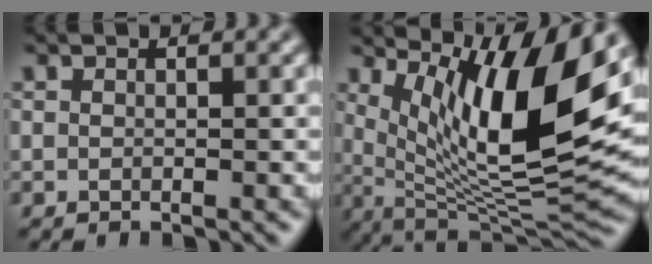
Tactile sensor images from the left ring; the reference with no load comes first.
{"total": 12.2, "force": [4.6, 3.4, 10.8], "torque": [-0.169, -0.011, 0.091]}